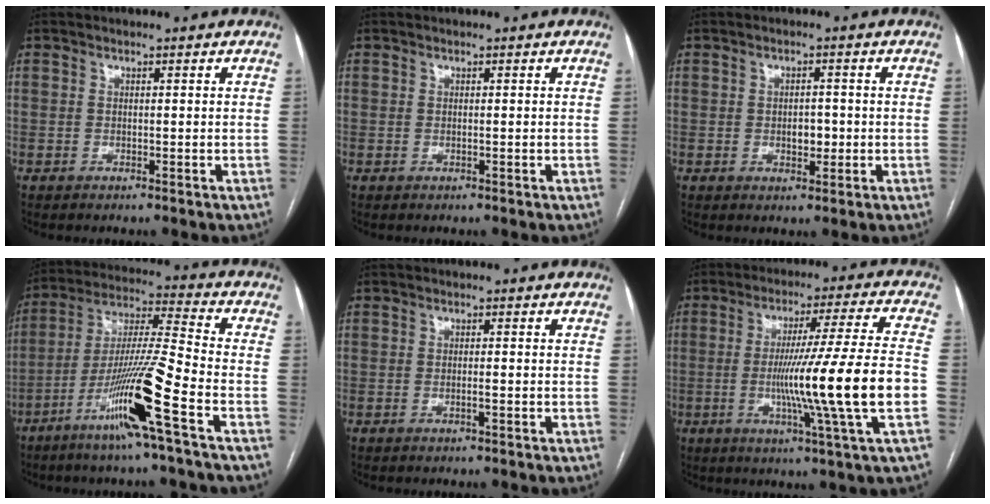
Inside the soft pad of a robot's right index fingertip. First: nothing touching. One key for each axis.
{"total": 0.0}
{"total": 2.6, "fx": -0.5, "fy": 1.5, "fz": 2.0, "tx": -0.028, "ty": 0.003, "tz": -0.003}
{"total": 14.7, "fx": -7.2, "fy": -1.4, "fz": 12.7, "tx": -0.247, "ty": -0.018, "tz": -0.139}
{"total": 0.9, "fx": -0.4, "fy": 0.0, "fz": 0.8, "tx": -0.016, "ty": 0.001, "tz": -0.006}
{"total": 16.6, "fx": -3.5, "fy": -2.4, "fz": 16.1, "tx": -0.273, "ty": -0.013, "tz": -0.060}